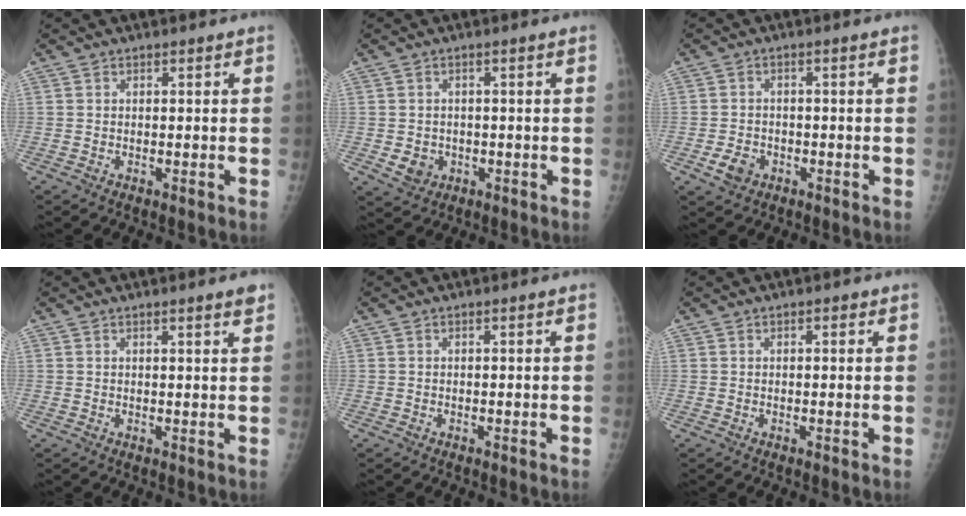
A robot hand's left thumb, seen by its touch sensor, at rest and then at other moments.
{"total": 3.5, "force": [-0.8, 3.1, 1.5], "torque": [-0.013, 0.002, -0.002]}
{"total": 3.6, "force": [-1.6, 2.7, 1.8], "torque": [-0.027, 0.010, -0.023]}
{"total": 2.4, "force": [1.6, -0.1, 1.7], "torque": [-0.022, -0.009, 0.023]}
{"total": 0.0}
{"total": 1.1, "force": [0.5, 0.5, 0.9], "torque": [-0.011, 0.001, 0.005]}